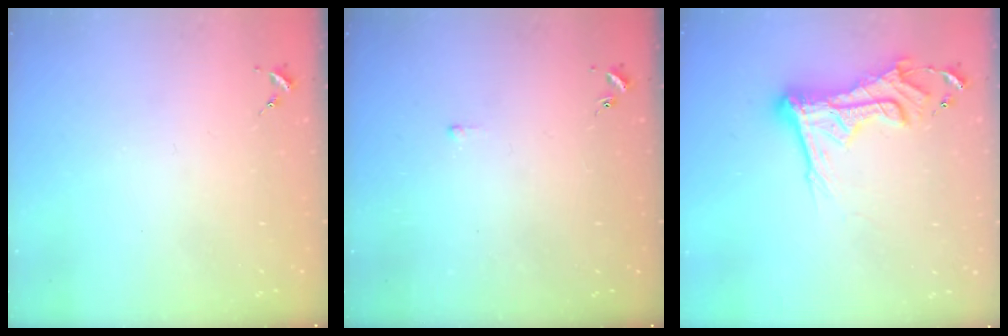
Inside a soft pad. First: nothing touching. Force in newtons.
{"total": 1.8, "press": 1.8, "slide": 0.3}
{"total": 16.7, "press": 16.6, "slide": 1.8}